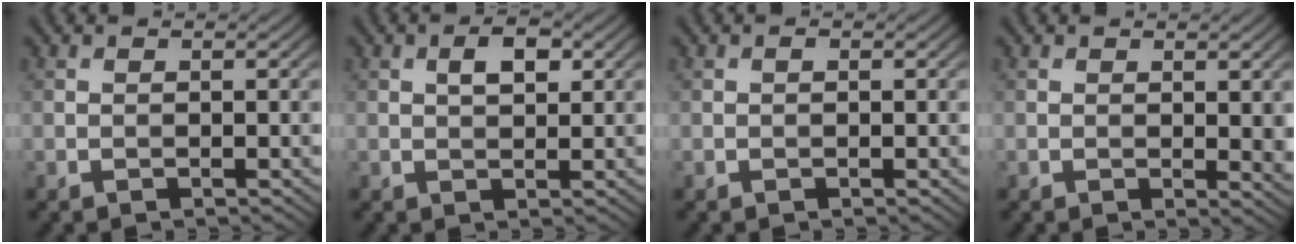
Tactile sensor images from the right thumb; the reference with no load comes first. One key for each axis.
{"total": 2.9, "fx": 1.0, "fy": 1.5, "fz": 2.3, "tx": -0.038, "ty": 0.004, "tz": 0.015}
{"total": 0.5, "fx": 0.0, "fy": 0.2, "fz": 0.5, "tx": -0.008, "ty": 0.000, "tz": 0.000}
{"total": 2.2, "fx": 0.6, "fy": 0.7, "fz": 2.0, "tx": -0.027, "ty": -0.007, "tz": 0.013}